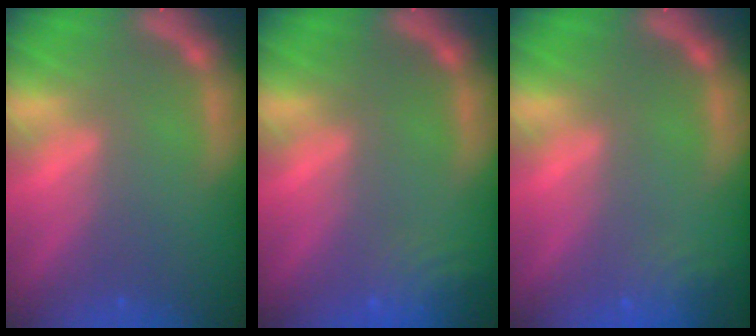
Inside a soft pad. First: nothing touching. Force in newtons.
{"total": 4.6}
{"total": 3.0}